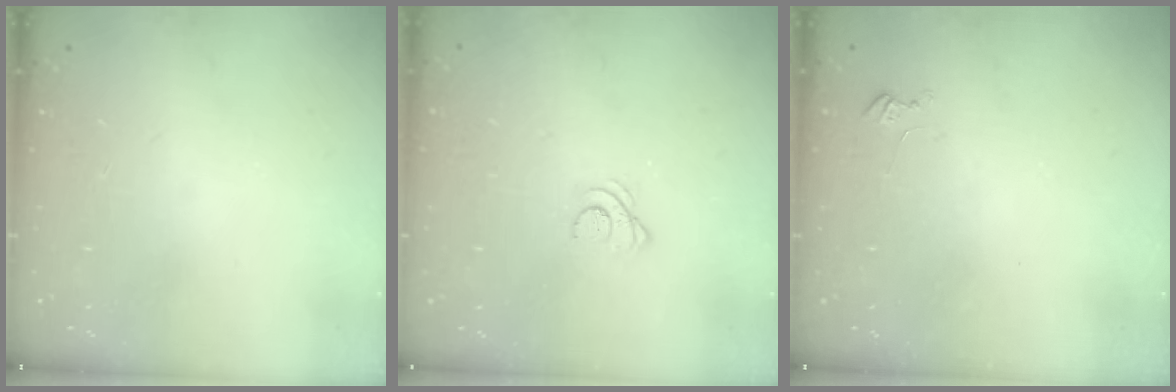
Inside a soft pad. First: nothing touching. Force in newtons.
{"total": 2.9, "press": 2.9, "slide": 0.4}
{"total": 2.7, "press": 2.7, "slide": 0.3}